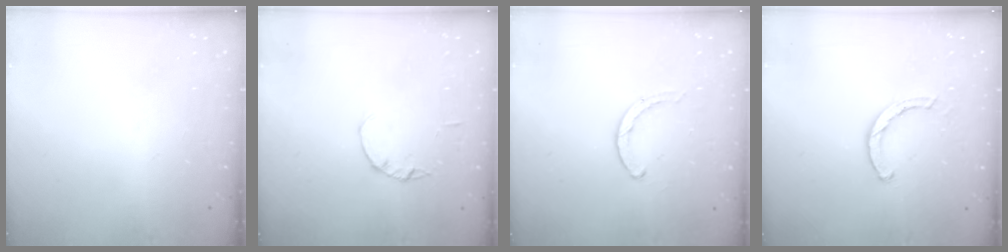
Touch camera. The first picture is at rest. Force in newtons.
{"total": 1.4, "press": 1.3, "slide": 0.3}
{"total": 1.9, "press": 1.8, "slide": 0.3}
{"total": 2.5, "press": 2.5, "slide": 0.1}